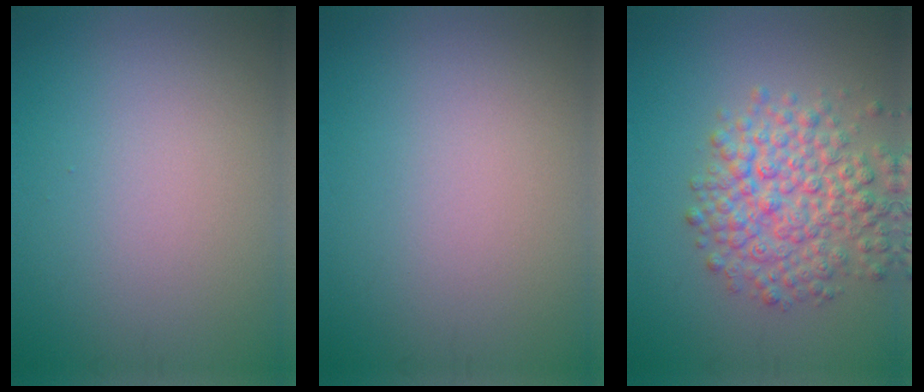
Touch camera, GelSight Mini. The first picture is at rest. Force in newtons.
{"total": 0.0}
{"total": 6.3, "press": 6.3, "slide": 0.3}